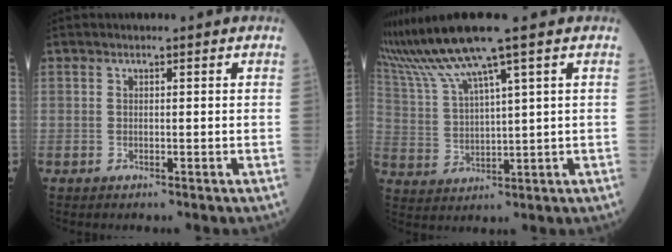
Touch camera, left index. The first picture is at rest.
{"total": 9.3, "force": [7.0, -1.9, 5.8], "torque": [-0.126, 0.014, 0.142]}